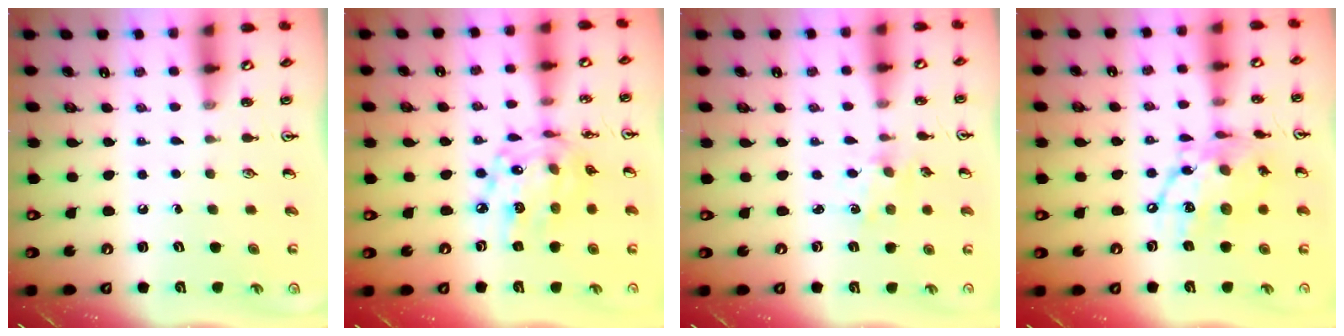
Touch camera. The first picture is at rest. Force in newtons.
{"total": 15.5, "press": 15.4, "slide": 0.9}
{"total": 1.2, "press": 1.1, "slide": 0.2}
{"total": 14.6, "press": 14.5, "slide": 1.5}